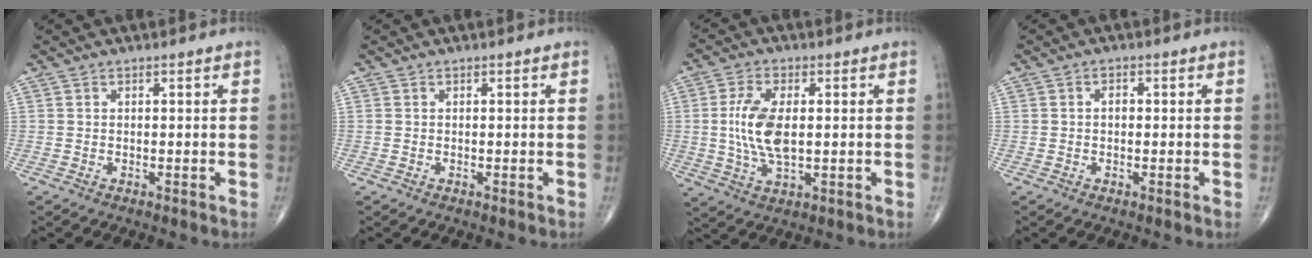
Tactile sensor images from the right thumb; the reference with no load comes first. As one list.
[{"total": 0.0}, {"total": 9.7, "force": [0.5, 4.5, 8.5], "torque": [-0.181, -0.009, 0.012]}, {"total": 1.3, "force": [0.0, 0.8, 1.0], "torque": [-0.013, 0.003, -0.003]}]